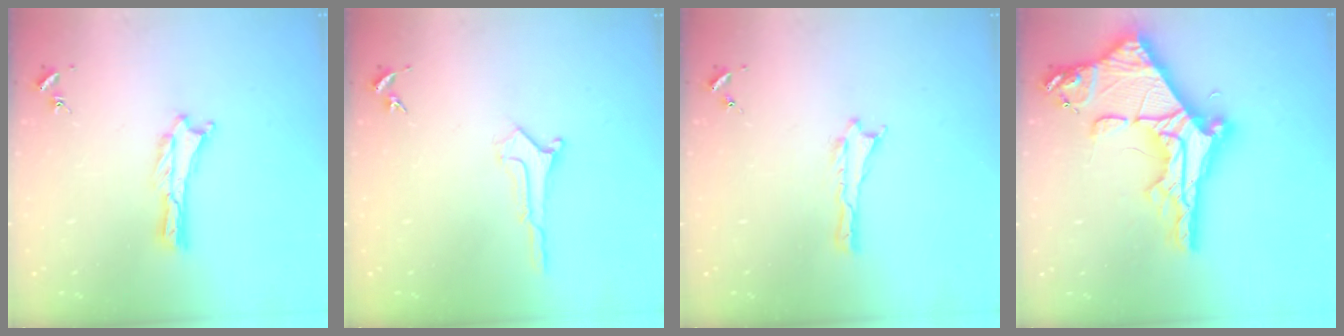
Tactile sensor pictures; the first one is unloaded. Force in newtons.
{"total": 0.6, "press": 0.6, "slide": 0.1}
{"total": 0.0}
{"total": 12.9, "press": 12.9, "slide": 1.3}